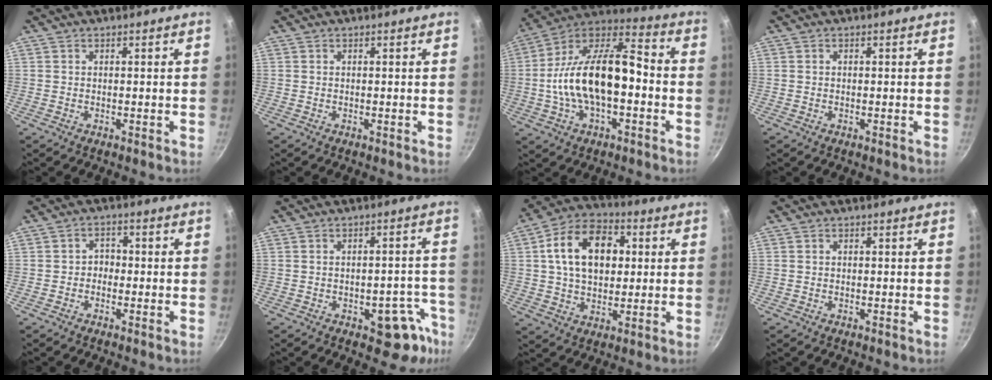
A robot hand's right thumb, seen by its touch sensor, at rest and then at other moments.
{"total": 0.0}
{"total": 20.6, "force": [-2.6, 10.4, 17.6], "torque": [-0.298, 0.048, -0.060]}
{"total": 0.0}
{"total": 2.7, "force": [-0.8, 2.2, 1.3], "torque": [-0.003, 0.013, -0.018]}
{"total": 10.0, "force": [-5.0, 5.3, 6.9], "torque": [-0.010, 0.042, -0.054]}
{"total": 16.0, "force": [3.1, 10.9, 11.3], "torque": [-0.156, 0.018, 0.040]}
{"total": 0.0}